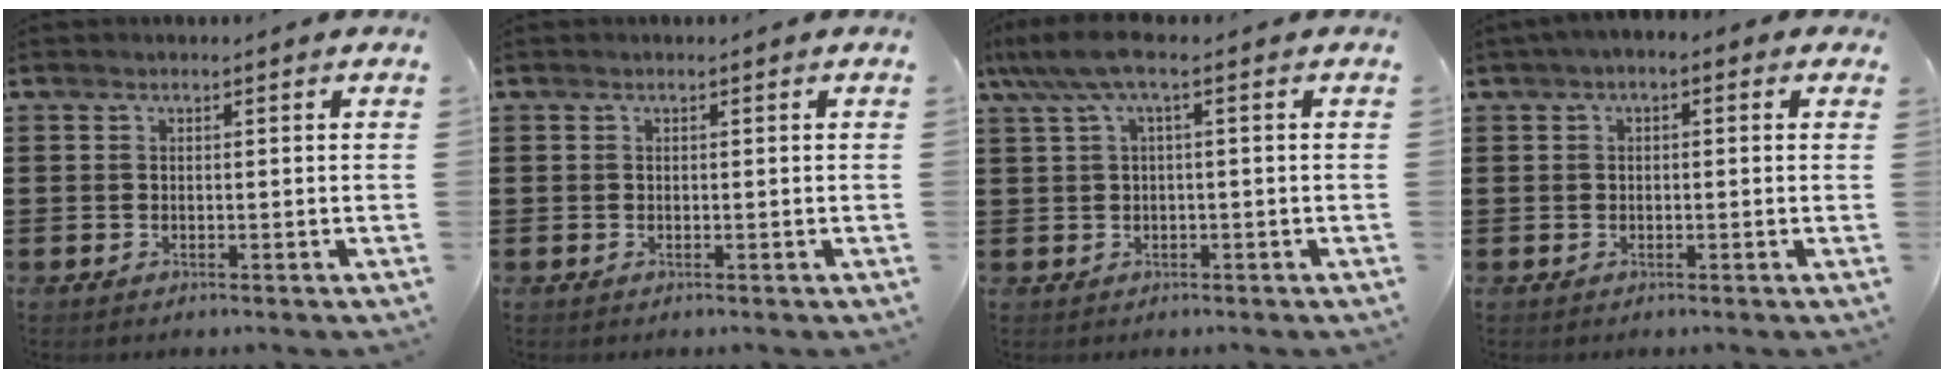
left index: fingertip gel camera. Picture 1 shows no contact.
{"total": 0.0}
{"total": 5.1, "force": [1.1, 0.6, 4.9], "torque": [-0.109, -0.004, 0.015]}
{"total": 1.4, "force": [-0.5, 0.8, 1.1], "torque": [-0.021, 0.004, -0.011]}